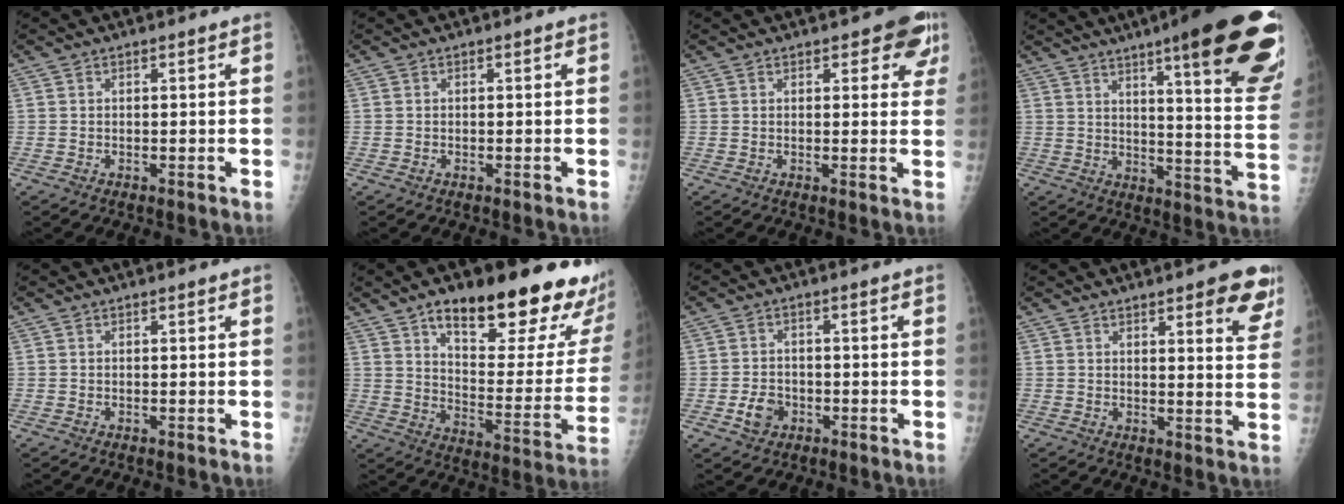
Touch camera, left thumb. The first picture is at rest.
{"total": 0.0}
{"total": 5.9, "force": [3.3, 3.0, 3.8], "torque": [-0.002, -0.009, 0.031]}
{"total": 27.8, "force": [16.6, 4.6, 21.8], "torque": [-0.222, -0.064, 0.219]}
{"total": 0.0}
{"total": 28.4, "force": [18.1, 8.9, 20.0], "torque": [-0.237, -0.074, 0.258]}
{"total": 4.3, "force": [-1.7, 3.4, 2.1], "torque": [-0.027, 0.011, -0.028]}
{"total": 9.3, "force": [5.4, 2.6, 7.1], "torque": [-0.055, -0.024, 0.060]}